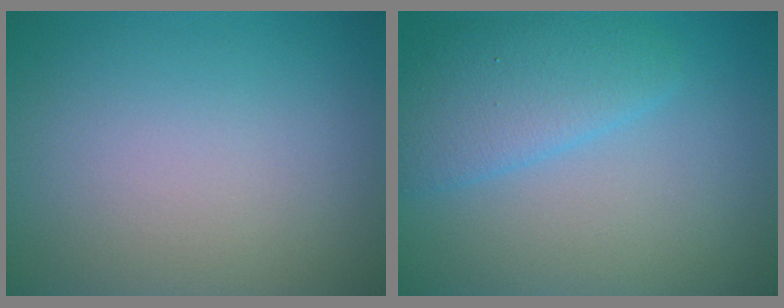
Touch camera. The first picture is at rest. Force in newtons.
{"total": 3.8, "press": 3.8, "slide": 0.2}